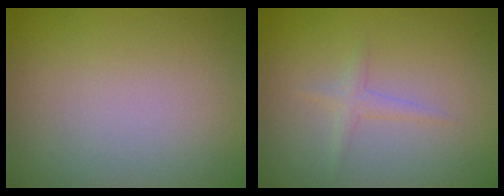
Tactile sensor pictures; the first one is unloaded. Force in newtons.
{"total": 1.2, "press": 1.2, "slide": 0.1}